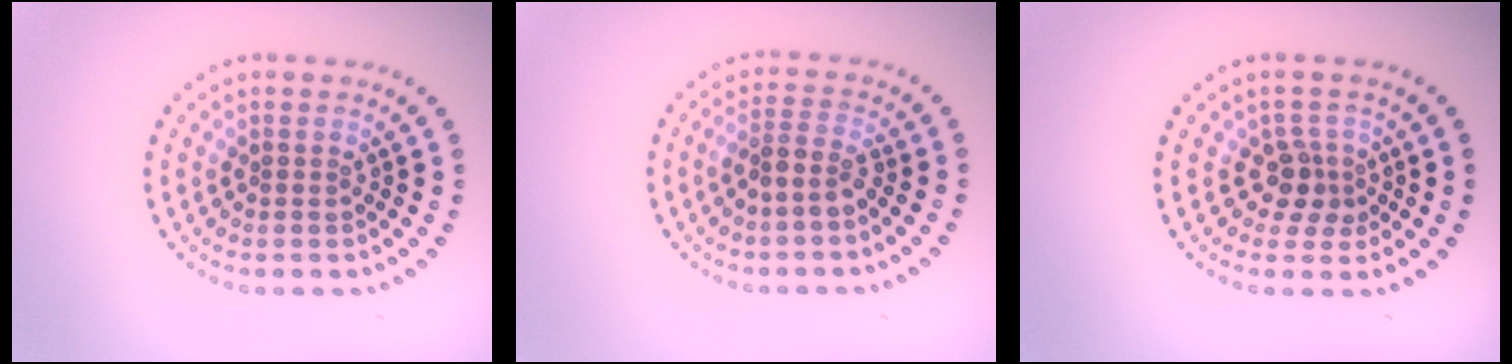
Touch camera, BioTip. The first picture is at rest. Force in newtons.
{"total": 2.3, "press": 1.7, "slide": 1.5}
{"total": 2.4, "press": 1.7, "slide": 1.6}